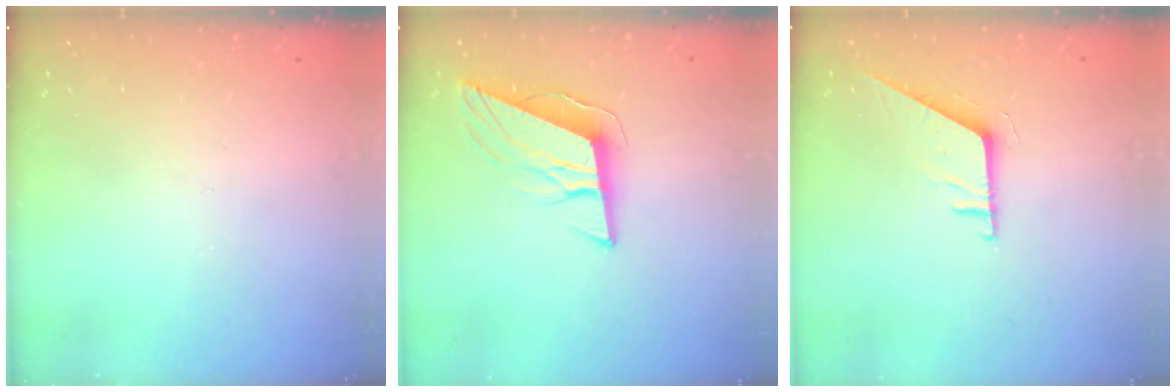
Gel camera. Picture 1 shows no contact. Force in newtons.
{"total": 10.7, "press": 10.2, "slide": 3.3}
{"total": 5.4, "press": 5.4, "slide": 0.5}